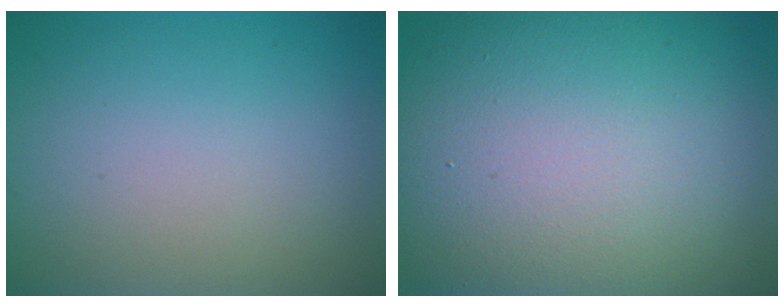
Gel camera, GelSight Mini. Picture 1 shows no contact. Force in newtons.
{"total": 18.1, "press": 18.1, "slide": 1.2}